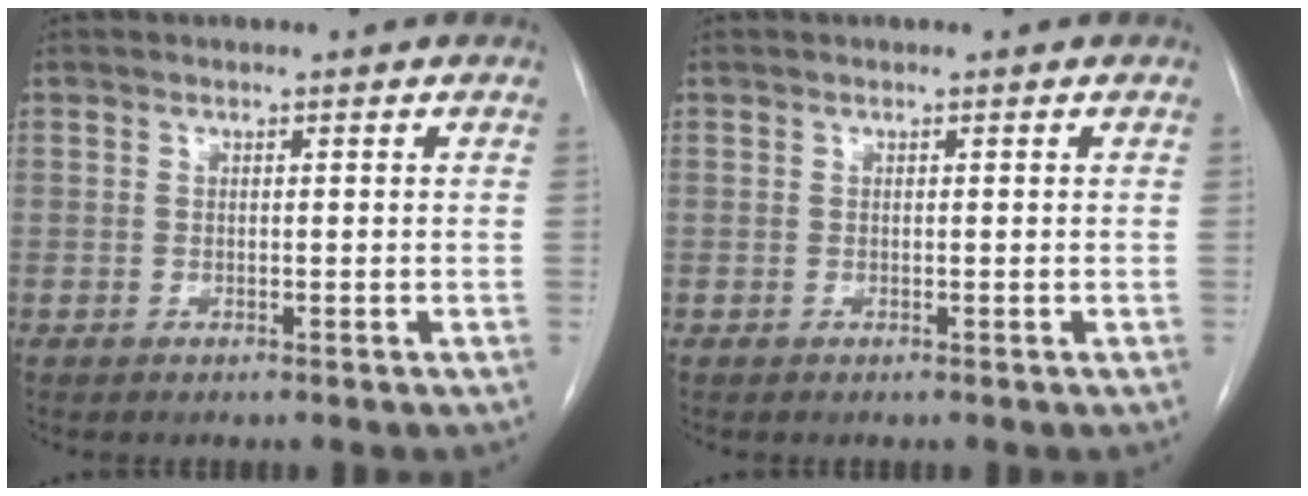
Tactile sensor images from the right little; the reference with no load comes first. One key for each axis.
{"total": 0.0}